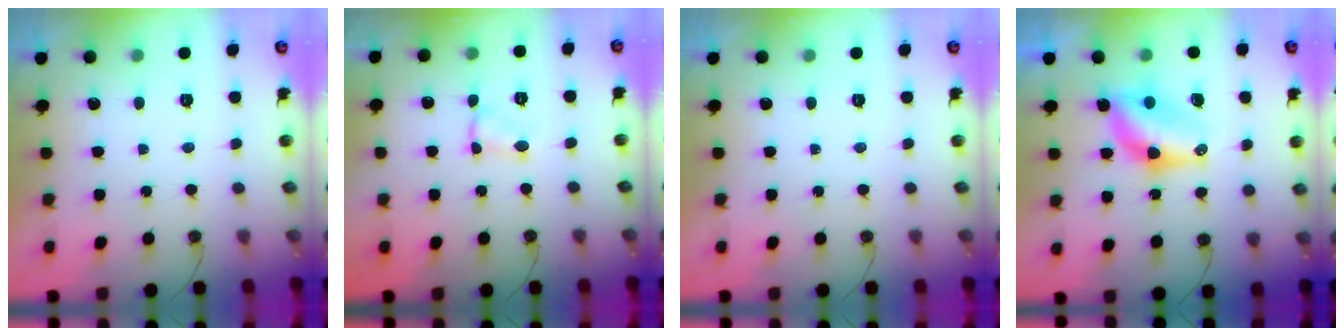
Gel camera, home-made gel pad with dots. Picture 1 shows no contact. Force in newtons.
{"total": 3.5, "press": 3.5, "slide": 0.4}
{"total": 0.0}
{"total": 9.2, "press": 8.2, "slide": 4.3}